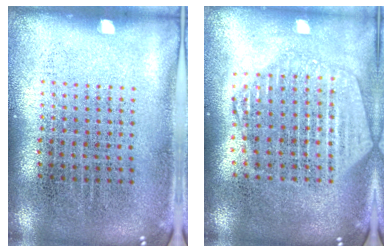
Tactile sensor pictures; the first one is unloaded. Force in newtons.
{"total": 2.2, "press": 2.0, "slide": 1.0}